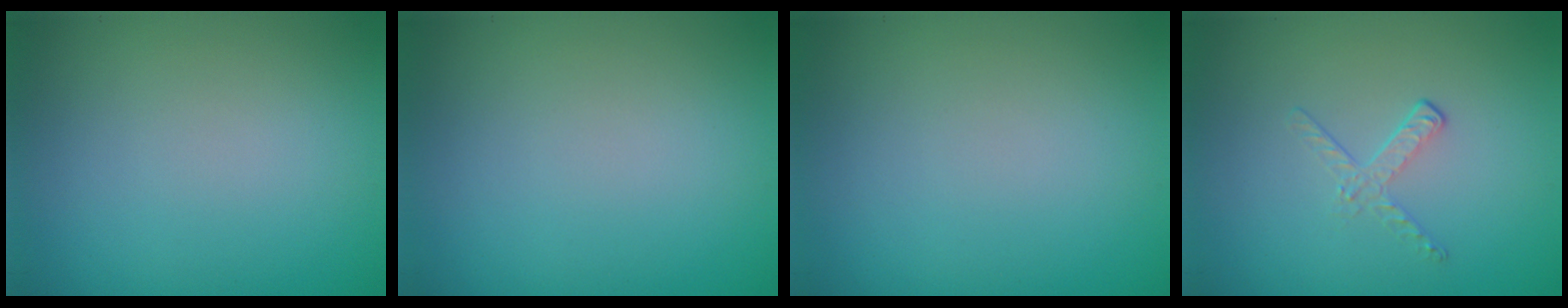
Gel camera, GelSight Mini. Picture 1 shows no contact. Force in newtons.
{"total": 0.0}
{"total": 0.0}
{"total": 1.2, "press": 0.4, "slide": 1.2}